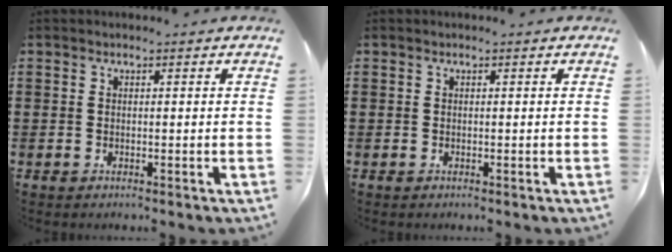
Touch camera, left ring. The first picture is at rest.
{"total": 0.0}